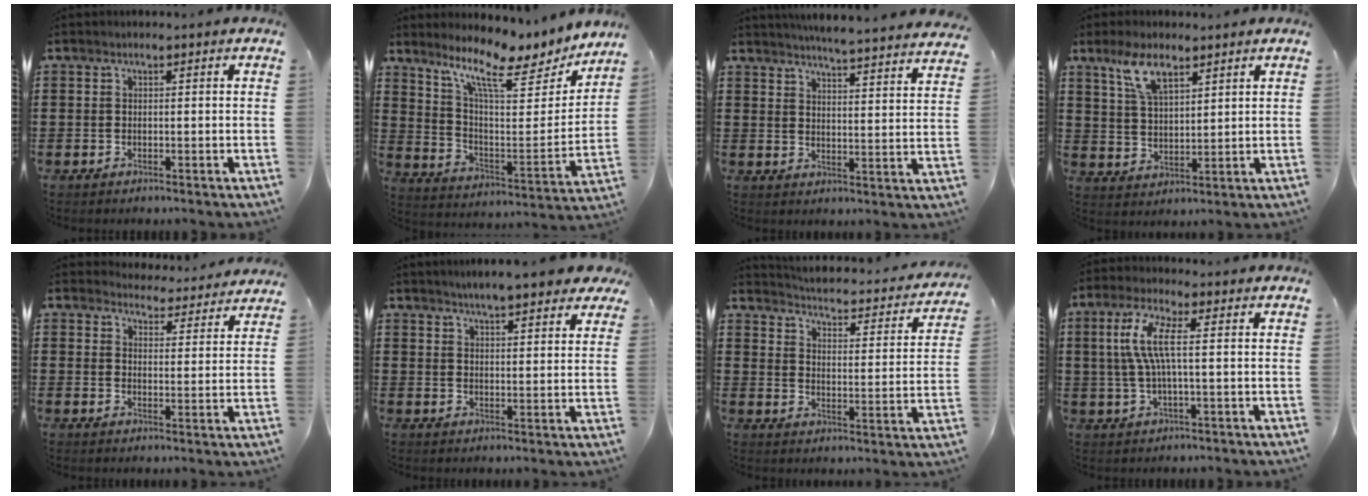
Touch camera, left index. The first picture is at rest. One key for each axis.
{"total": 10.8, "fx": 8.4, "fy": 2.2, "fz": 6.5, "tx": -0.135, "ty": -0.062, "tz": 0.137}
{"total": 4.9, "fx": 4.8, "fy": -0.6, "fz": 0.9, "tx": -0.029, "ty": -0.036, "tz": 0.080}
{"total": 7.6, "fx": 4.8, "fy": 3.1, "fz": 5.1, "tx": -0.112, "ty": 0.004, "tz": 0.088}
{"total": 4.6, "fx": 4.6, "fy": 0.4, "fz": 0.1, "tx": -0.016, "ty": -0.032, "tz": 0.079}
{"total": 5.1, "fx": 4.8, "fy": 0.3, "fz": 1.7, "tx": -0.051, "ty": -0.012, "tz": 0.086}
{"total": 2.7, "fx": 2.6, "fy": 0.1, "fz": 0.6, "tx": -0.029, "ty": -0.027, "tz": 0.034}
{"total": 7.0, "fx": 1.0, "fy": 1.3, "fz": 6.8, "tx": -0.152, "ty": -0.006, "tz": 0.007}